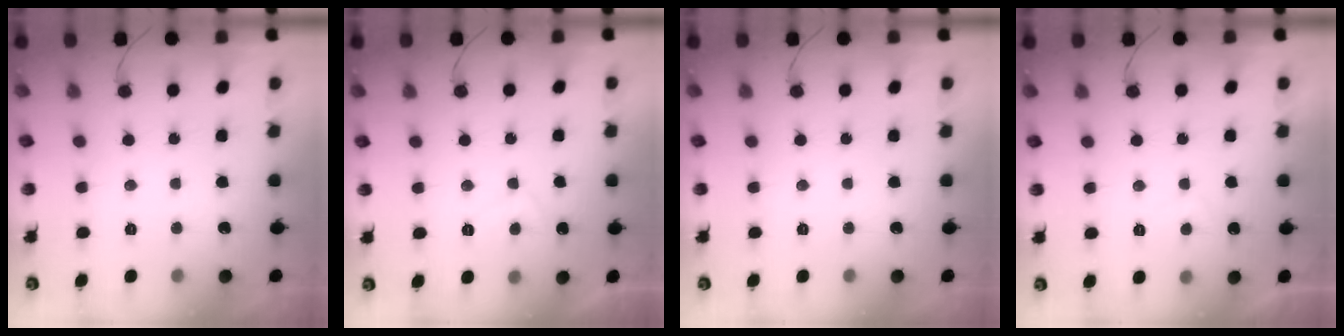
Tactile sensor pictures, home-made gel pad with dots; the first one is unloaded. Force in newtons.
{"total": 3.5, "press": 3.4, "slide": 0.8}
{"total": 0.0}
{"total": 1.5, "press": 1.3, "slide": 0.7}